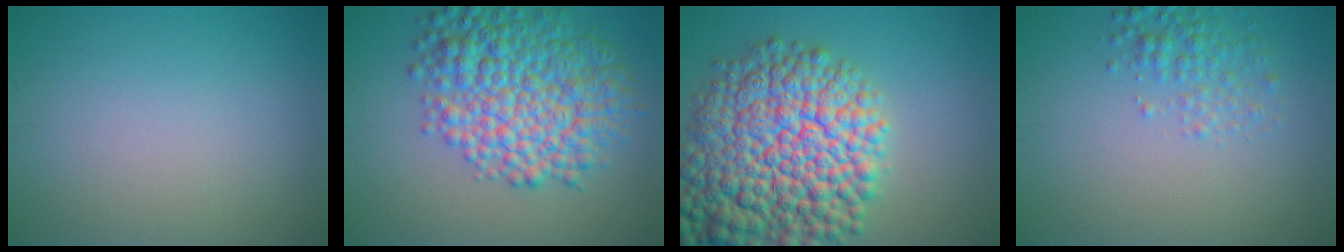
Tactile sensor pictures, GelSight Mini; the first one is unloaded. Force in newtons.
{"total": 9.3, "press": 9.3, "slide": 0.0}
{"total": 14.9, "press": 14.8, "slide": 0.7}
{"total": 2.3, "press": 2.3, "slide": 0.1}